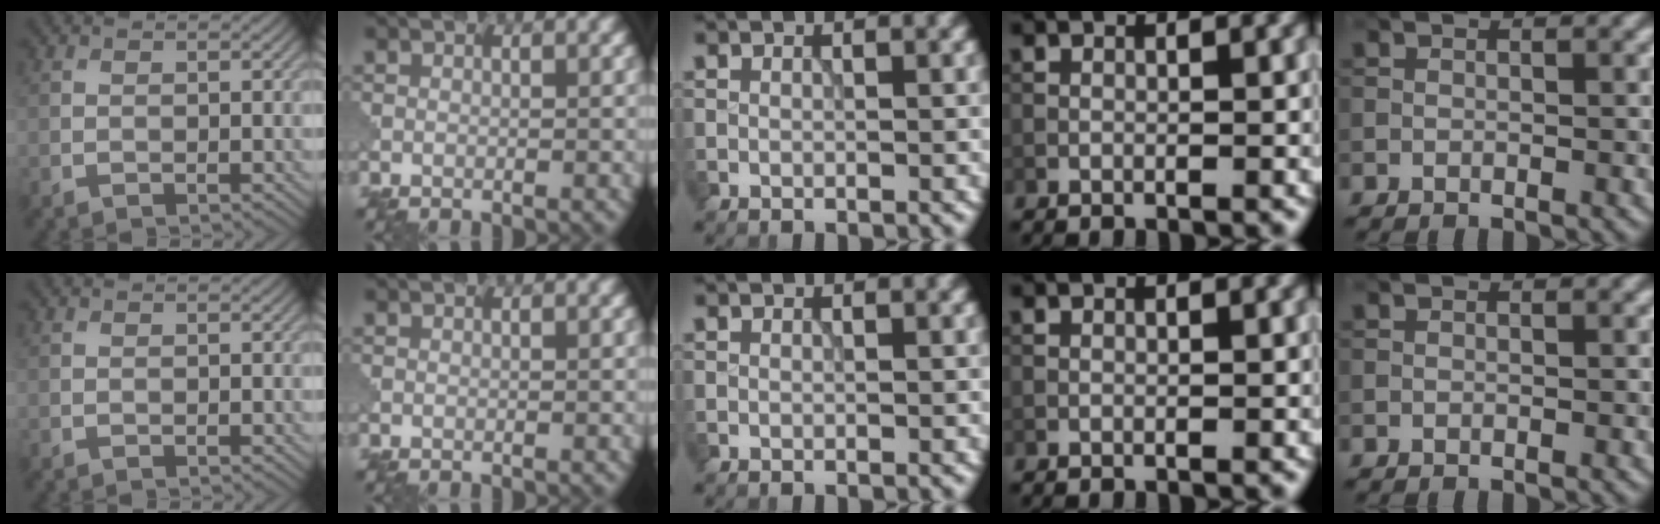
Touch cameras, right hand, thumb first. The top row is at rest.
{}